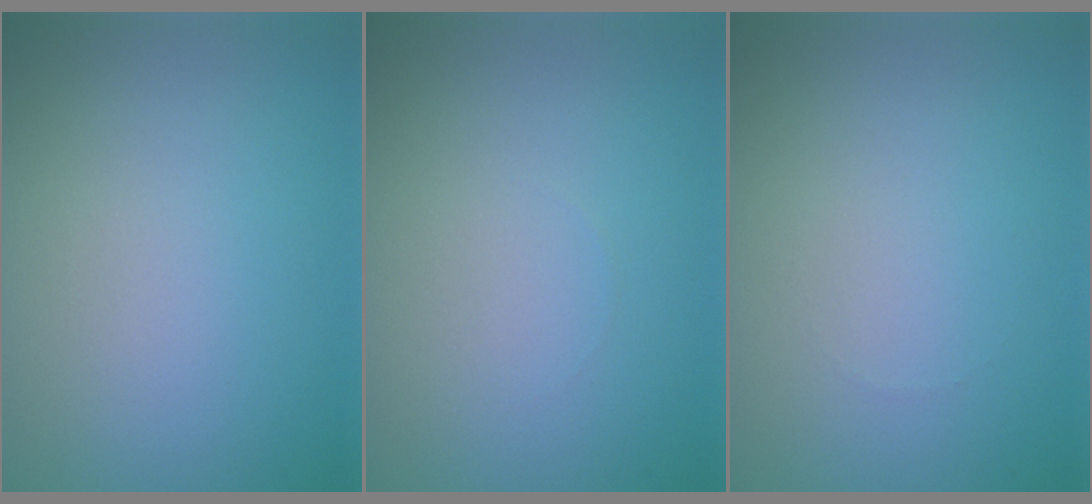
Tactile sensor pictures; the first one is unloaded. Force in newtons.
{"total": 0.0}
{"total": 0.0}